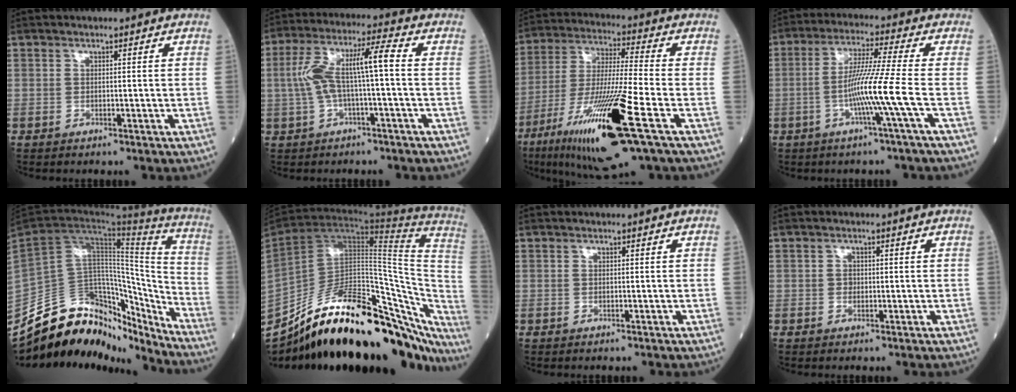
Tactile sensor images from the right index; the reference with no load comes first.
{"total": 9.4, "force": [-0.2, 1.2, 9.4], "torque": [-0.190, 0.039, -0.005]}
{"total": 19.4, "force": [-8.7, 0.6, 17.3], "torque": [-0.338, -0.044, -0.158]}
{"total": 9.0, "force": [-2.6, -2.4, 8.3], "torque": [-0.160, -0.005, -0.052]}
{"total": 22.1, "force": [-19.4, 7.2, 7.8], "torque": [-0.139, 0.057, -0.313]}
{"total": 38.2, "force": [-28.7, 12.5, 21.8], "torque": [-0.283, -0.024, -0.410]}
{"total": 0.0}
{"total": 1.0, "force": [0.0, 0.9, 0.5], "torque": [-0.006, 0.002, -0.001]}